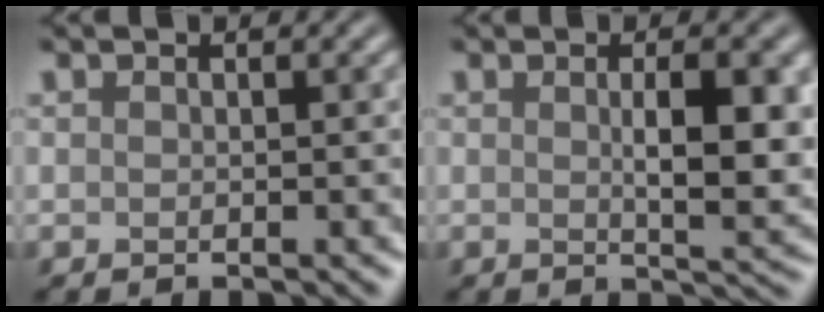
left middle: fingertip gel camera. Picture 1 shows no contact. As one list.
[{"total": 5.4, "force": [0.4, 1.4, 5.2], "torque": [-0.078, -0.003, 0.012]}]